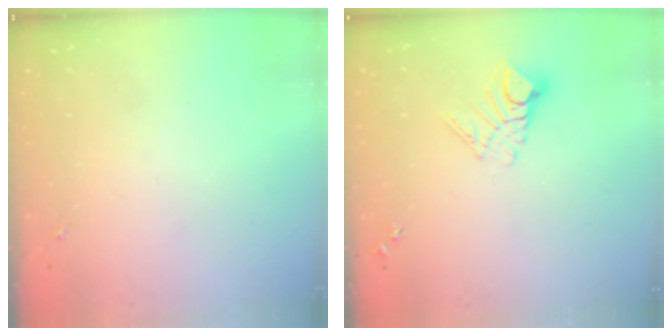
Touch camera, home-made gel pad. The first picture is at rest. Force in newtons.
{"total": 8.9, "press": 8.9, "slide": 0.8}